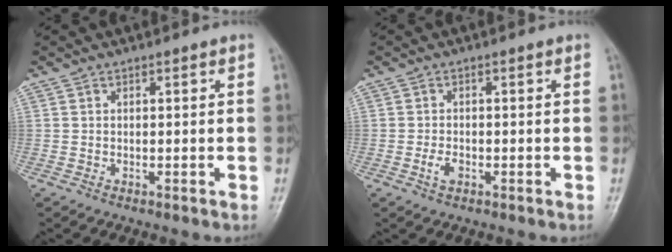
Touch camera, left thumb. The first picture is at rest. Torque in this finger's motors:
{"motor_torque": [-0.01, 0.05, 0.35, 0.13, 0.00]}